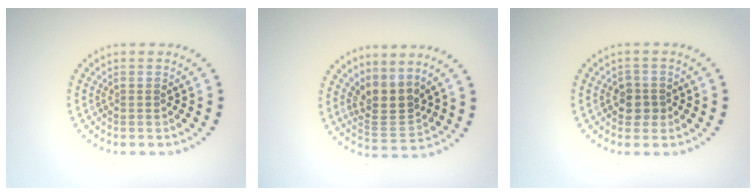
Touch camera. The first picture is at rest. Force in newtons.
{"total": 3.1, "press": 2.2, "slide": 2.1}
{"total": 1.9, "press": 1.7, "slide": 0.6}